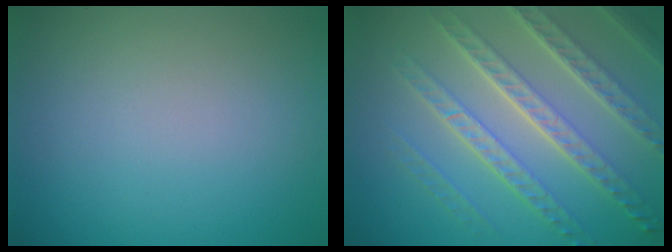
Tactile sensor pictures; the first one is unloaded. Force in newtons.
{"total": 7.5, "press": 5.3, "slide": 5.3}